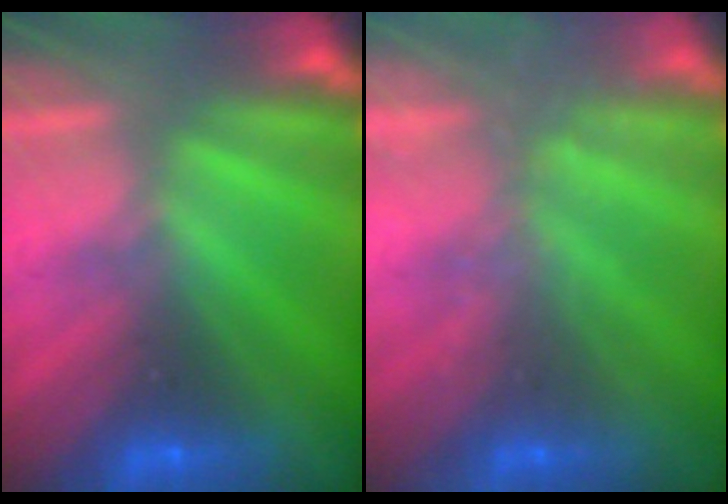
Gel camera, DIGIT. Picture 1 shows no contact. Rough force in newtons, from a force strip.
{"total": 1.6}